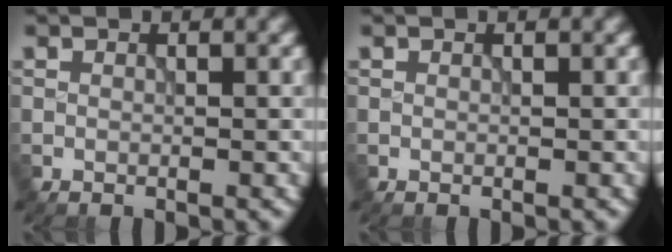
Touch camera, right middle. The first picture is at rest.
{"total": 0.0}